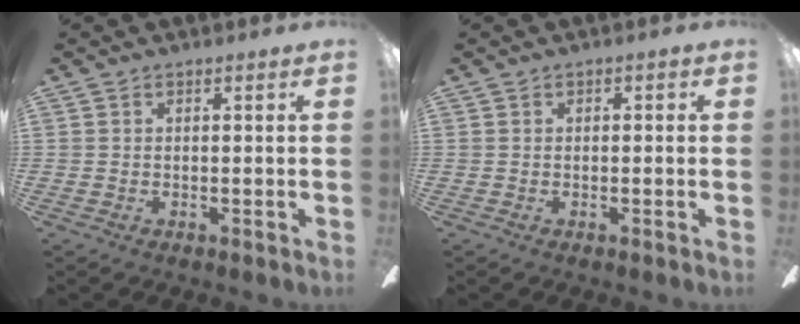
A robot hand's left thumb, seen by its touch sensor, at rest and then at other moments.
{"total": 0.6, "force": [-0.4, 0.5, 0.3], "torque": [-0.004, 0.003, -0.008]}